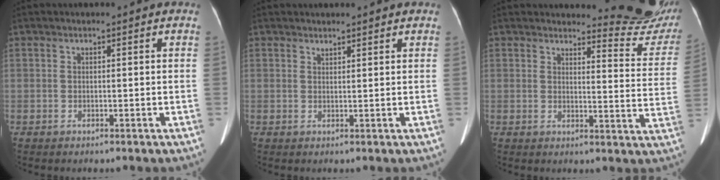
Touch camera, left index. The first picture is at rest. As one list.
[{"total": 2.1, "force": [1.9, 0.4, 0.6], "torque": [-0.008, -0.005, 0.020]}, {"total": 11.3, "force": [11.2, 0.9, 1.5], "torque": [0.002, -0.109, 0.101]}]